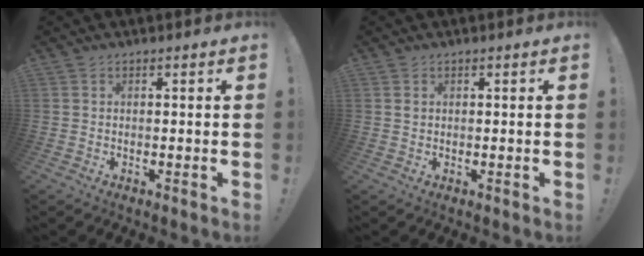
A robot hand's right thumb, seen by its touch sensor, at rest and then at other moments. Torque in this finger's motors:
{"motor_torque": [-0.05, -0.19, -0.03, 0.15, -0.02]}